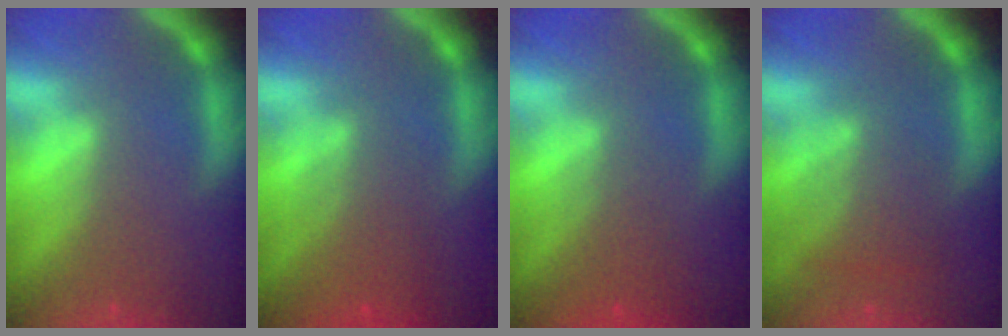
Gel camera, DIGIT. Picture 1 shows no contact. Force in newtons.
{"total": 4.1}
{"total": 2.5}
{"total": 4.0}